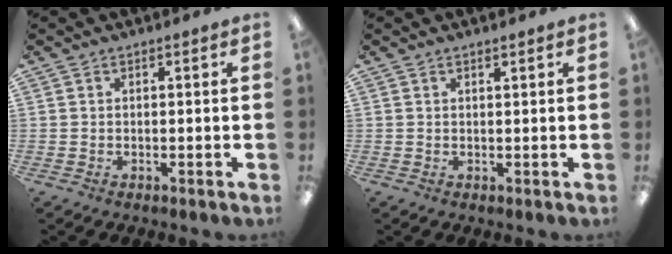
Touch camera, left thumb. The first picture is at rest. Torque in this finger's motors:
{"motor_torque": [-0.18, -0.17, 0.00, -0.14, 0.07]}